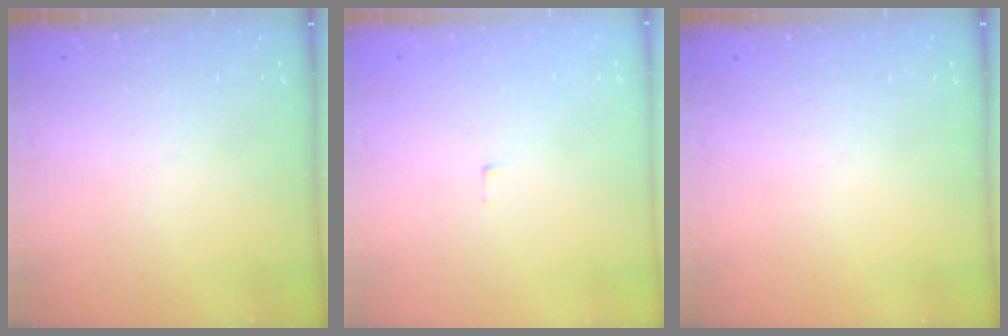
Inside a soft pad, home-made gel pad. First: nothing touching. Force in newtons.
{"total": 3.8, "press": 3.8, "slide": 0.3}
{"total": 0.0}